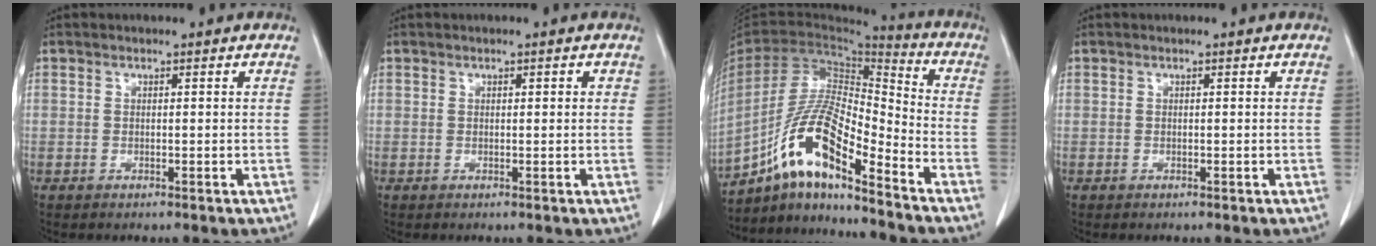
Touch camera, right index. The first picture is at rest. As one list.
[{"total": 1.4, "force": [0.4, 0.7, 1.2], "torque": [-0.026, 0.008, 0.007]}, {"total": 16.4, "force": [-10.3, 3.4, 12.3], "torque": [-0.246, 0.013, -0.186]}, {"total": 0.0}]